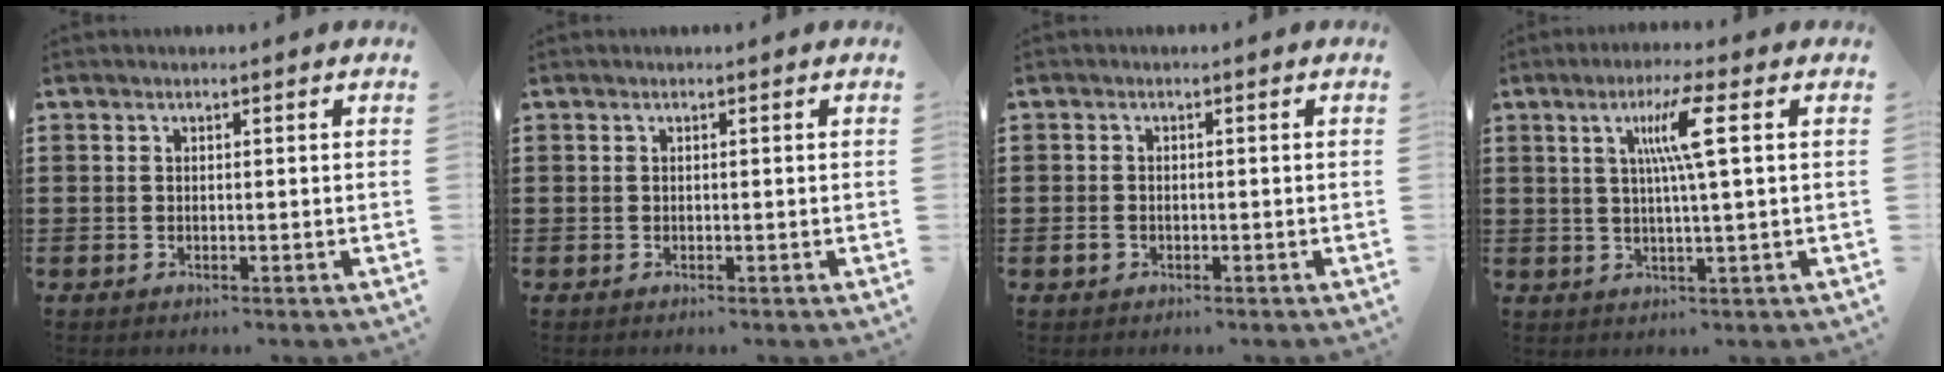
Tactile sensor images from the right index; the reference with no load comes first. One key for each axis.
{"total": 0.0}
{"total": 1.3, "fx": -0.6, "fy": 1.0, "fz": 0.6, "tx": -0.022, "ty": -0.001, "tz": -0.014}
{"total": 7.0, "fx": 2.0, "fy": -0.5, "fz": 6.7, "tx": -0.134, "ty": -0.001, "tz": 0.025}